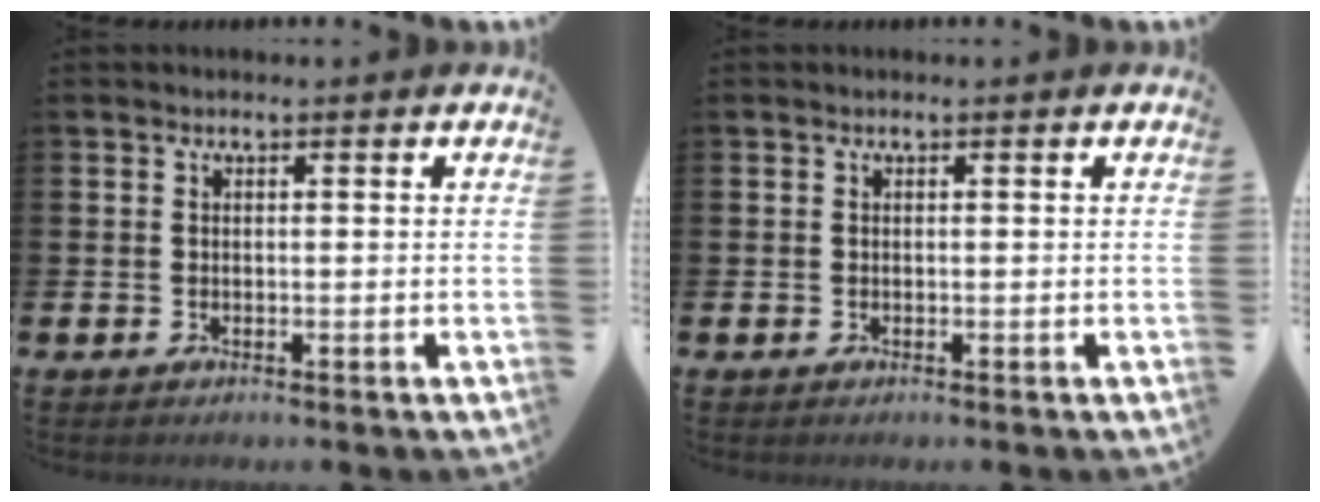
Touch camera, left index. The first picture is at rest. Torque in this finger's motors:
{"motor_torque": [0.00, 0.00, 0.00, 0.00]}